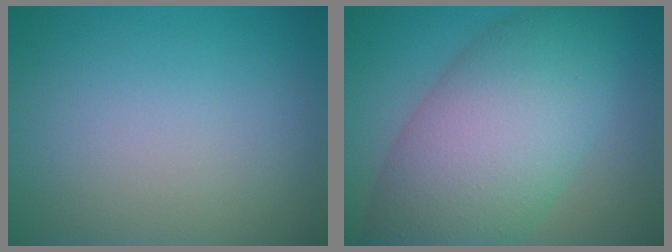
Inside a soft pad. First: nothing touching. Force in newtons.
{"total": 10.7, "press": 10.7, "slide": 0.5}